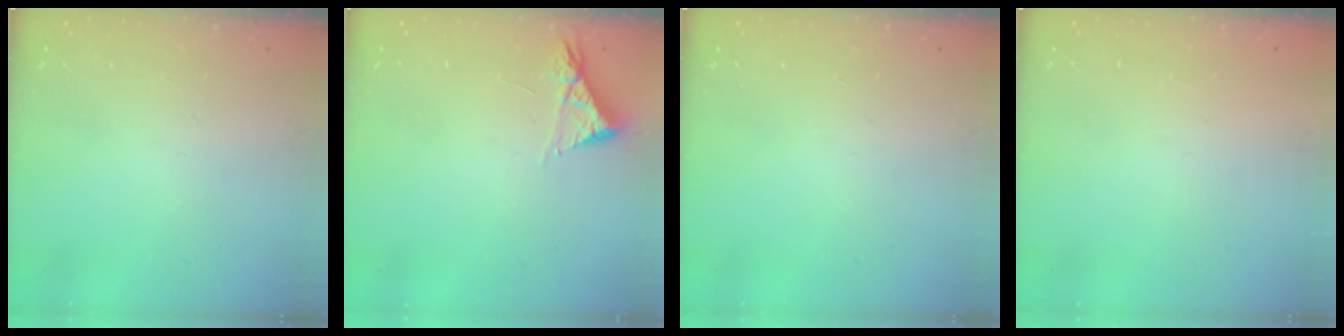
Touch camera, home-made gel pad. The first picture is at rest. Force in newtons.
{"total": 4.5, "press": 4.4, "slide": 0.5}
{"total": 0.0}
{"total": 1.5, "press": 1.5, "slide": 0.1}